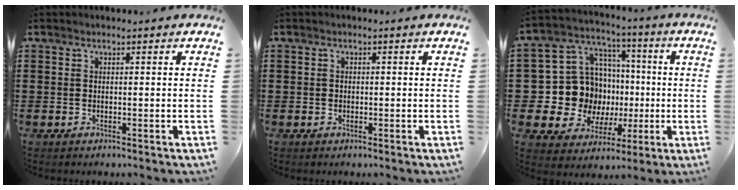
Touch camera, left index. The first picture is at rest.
{"total": 0.6, "force": [0.0, 0.6, 0.0], "torque": [-0.003, 0.004, 0.000]}
{"total": 13.0, "force": [-0.7, 12.3, 4.1], "torque": [-0.120, -0.010, 0.008]}